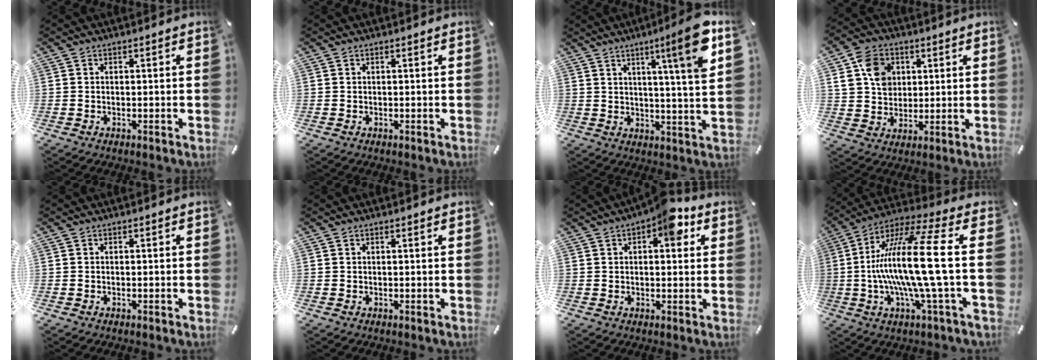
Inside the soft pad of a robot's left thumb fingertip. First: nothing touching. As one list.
[{"total": 0.0}, {"total": 13.0, "force": [6.9, 0.2, 11.1], "torque": [-0.167, -0.033, 0.096]}, {"total": 9.7, "force": [3.0, 8.2, 4.4], "torque": [-0.087, 0.009, 0.058]}, {"total": 0.0}, {"total": 0.0}, {"total": 9.2, "force": [3.9, 4.7, 6.9], "torque": [-0.076, -0.015, 0.058]}, {"total": 22.0, "force": [-0.2, 1.9, 21.9], "torque": [-0.461, -0.016, -0.021]}]